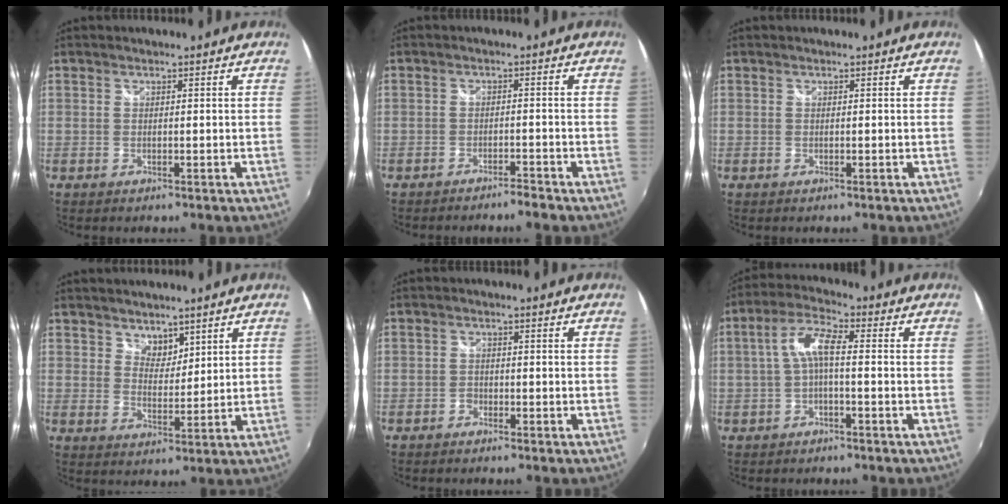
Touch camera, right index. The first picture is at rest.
{"total": 2.4, "force": [-2.3, 0.2, 0.6], "torque": [-0.023, -0.005, -0.040]}
{"total": 0.0}
{"total": 4.0, "force": [3.0, 2.4, 1.0], "torque": [-0.006, 0.004, 0.054]}
{"total": 1.4, "force": [-1.2, 0.7, 0.1], "torque": [-0.005, 0.000, -0.024]}
{"total": 5.6, "force": [-0.7, 1.5, 5.4], "torque": [-0.114, 0.016, -0.014]}